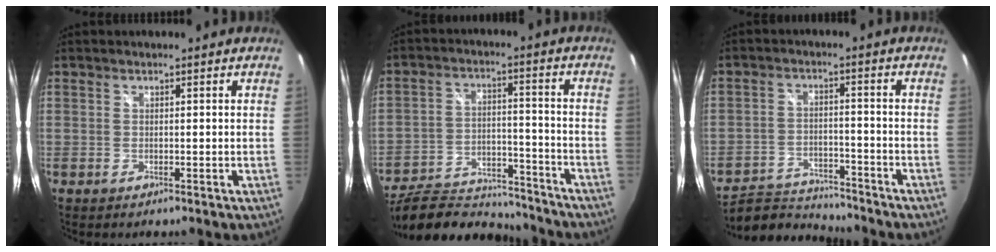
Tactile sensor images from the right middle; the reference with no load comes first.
{"total": 19.9, "force": [-17.3, 6.1, 7.8], "torque": [-0.154, -0.005, -0.253]}
{"total": 9.3, "force": [-9.0, 1.7, 1.8], "torque": [-0.060, 0.002, -0.155]}